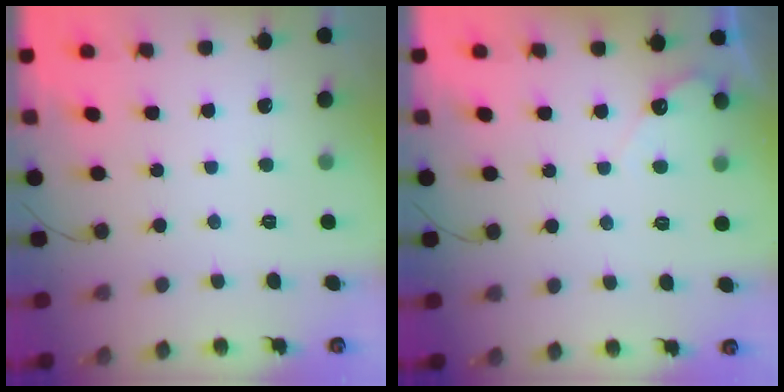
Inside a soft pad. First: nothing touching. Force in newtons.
{"total": 3.5, "press": 3.5, "slide": 0.2}